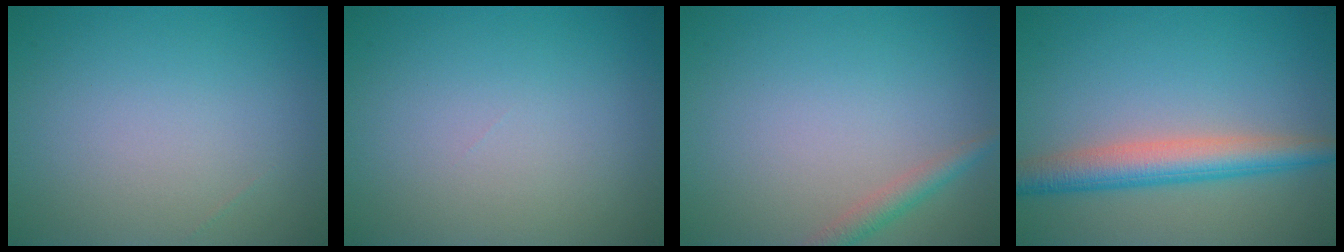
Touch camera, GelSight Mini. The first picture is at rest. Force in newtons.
{"total": 0.0}
{"total": 1.8, "press": 1.8, "slide": 0.1}
{"total": 4.8, "press": 4.8, "slide": 0.1}